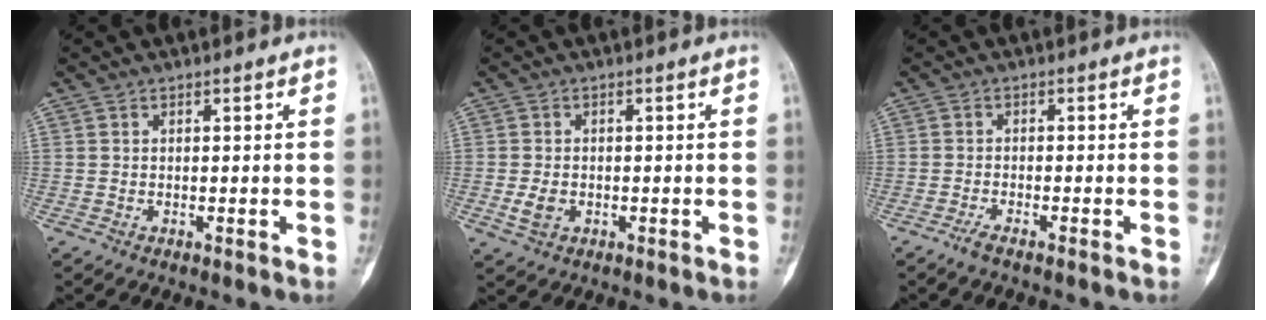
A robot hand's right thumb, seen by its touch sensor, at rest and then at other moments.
{"total": 3.2, "force": [-0.8, 2.3, 2.1], "torque": [-0.038, 0.002, -0.011]}
{"total": 2.0, "force": [-1.6, 0.0, 1.2], "torque": [-0.035, 0.003, -0.033]}